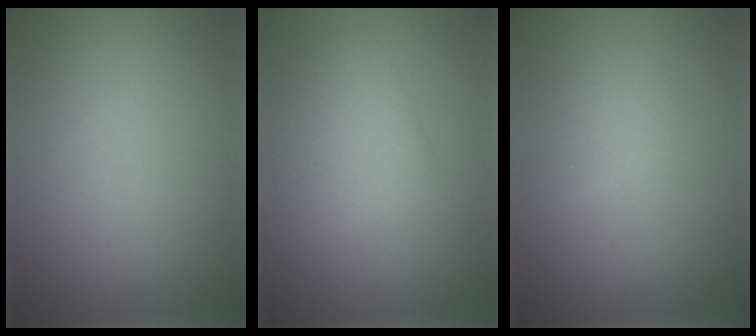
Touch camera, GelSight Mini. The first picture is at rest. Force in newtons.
{"total": 3.0, "press": 3.0, "slide": 0.0}
{"total": 1.4, "press": 1.4, "slide": 0.1}